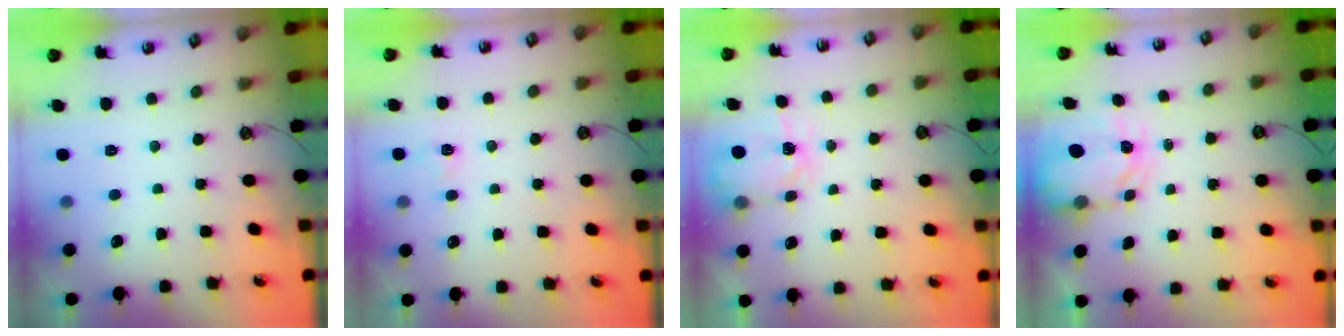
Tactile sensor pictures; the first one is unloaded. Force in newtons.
{"total": 3.4, "press": 3.3, "slide": 0.5}
{"total": 3.8, "press": 3.8, "slide": 0.5}
{"total": 3.7, "press": 3.7, "slide": 0.3}